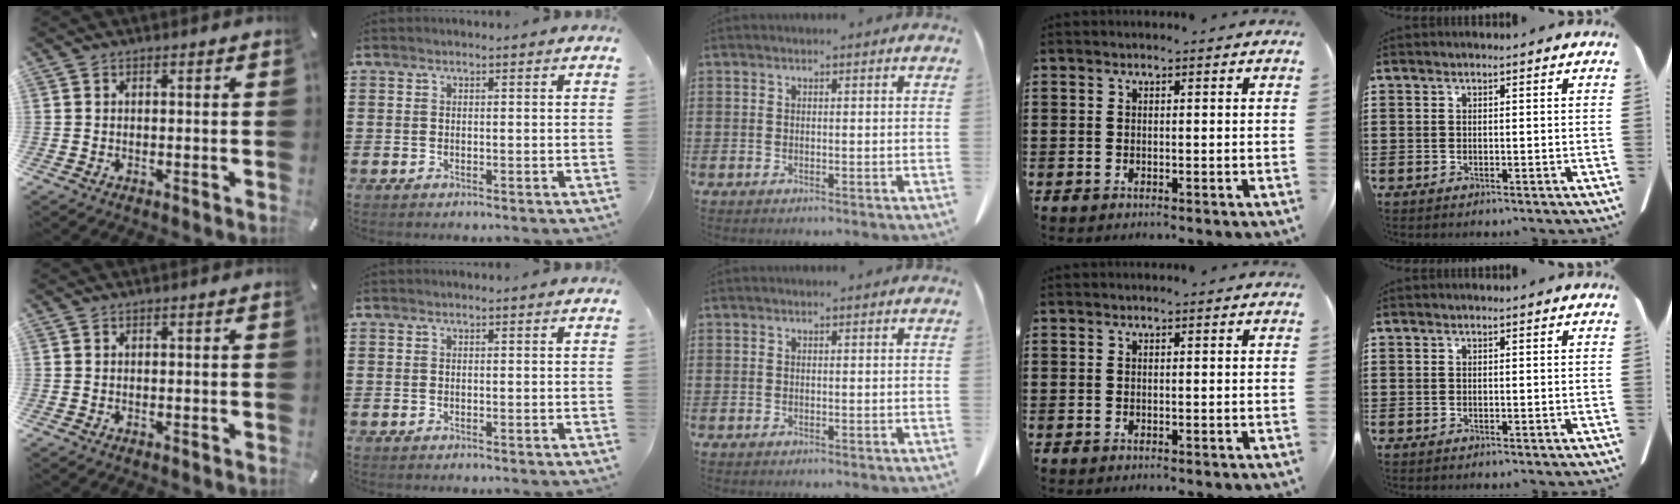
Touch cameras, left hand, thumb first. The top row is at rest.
{}